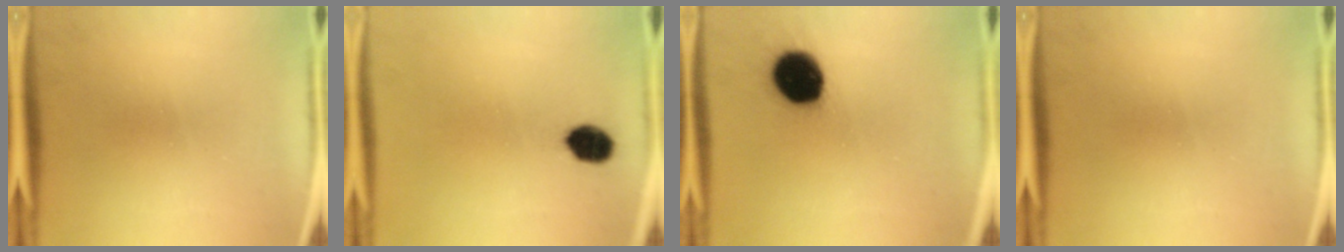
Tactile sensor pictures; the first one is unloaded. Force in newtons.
{"total": 5.6}
{"total": 14.6}
{"total": 0.0}